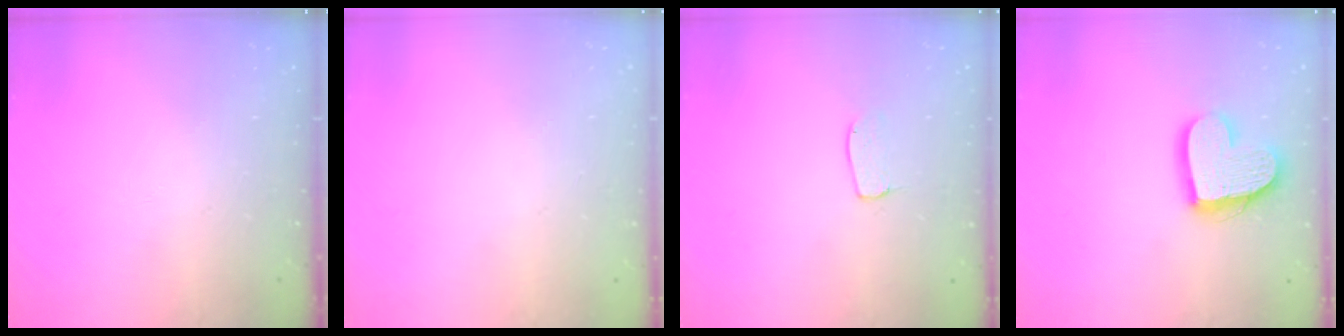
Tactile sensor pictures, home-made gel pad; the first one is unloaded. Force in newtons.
{"total": 0.7, "press": 0.6, "slide": 0.3}
{"total": 4.5, "press": 4.5, "slide": 0.3}
{"total": 16.4, "press": 16.4, "slide": 1.5}